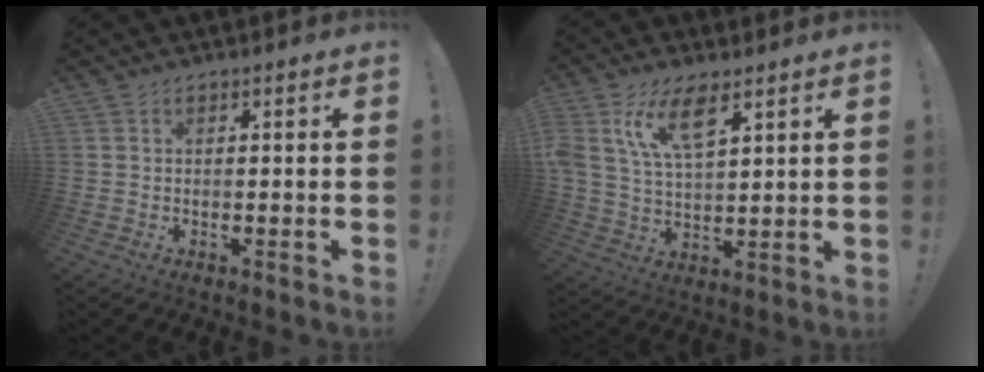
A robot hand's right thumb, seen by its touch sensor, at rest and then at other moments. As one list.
[{"total": 12.0, "force": [6.6, 4.9, 8.8], "torque": [-0.177, -0.015, 0.120]}]